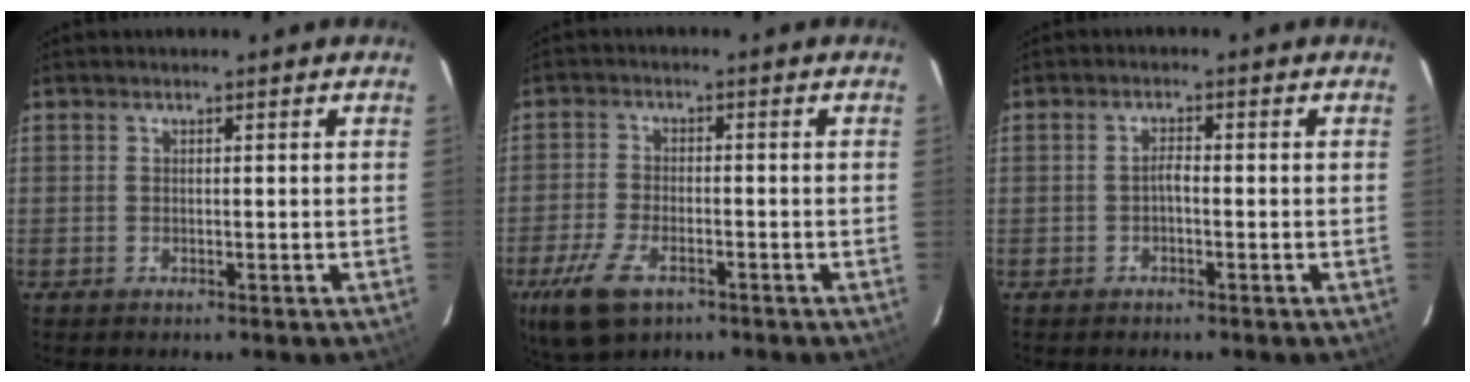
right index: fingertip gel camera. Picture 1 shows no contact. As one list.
[{"total": 10.1, "force": [-5.7, 5.1, 6.6], "torque": [-0.166, -0.023, -0.107]}, {"total": 1.3, "force": [-0.6, 0.4, 1.1], "torque": [-0.021, 0.006, -0.013]}]